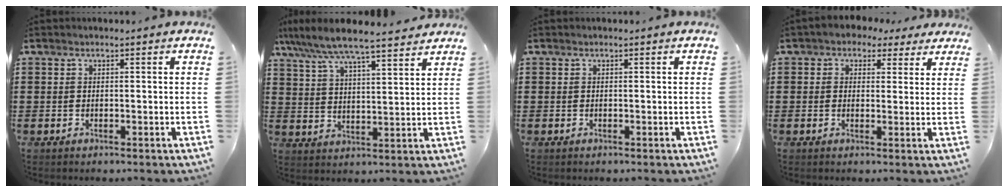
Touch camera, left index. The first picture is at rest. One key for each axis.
{"total": 6.7, "fx": 6.1, "fy": 0.3, "fz": 2.8, "tx": -0.080, "ty": -0.032, "tz": 0.103}
{"total": 0.0}
{"total": 2.4, "fx": 1.5, "fy": 1.8, "fz": 0.6, "tx": -0.023, "ty": 0.008, "tz": 0.026}